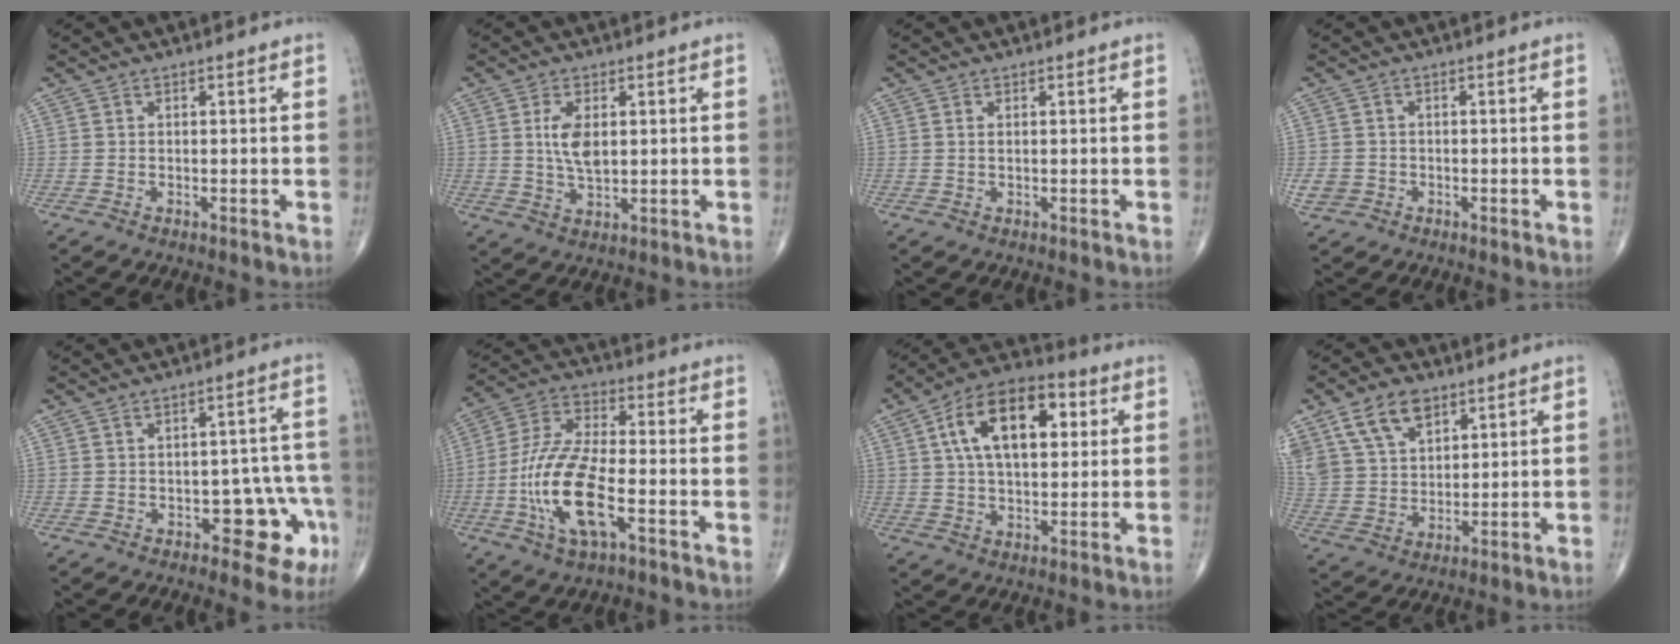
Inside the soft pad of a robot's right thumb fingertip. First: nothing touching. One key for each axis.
{"total": 6.2, "fx": 1.2, "fy": 3.1, "fz": 5.2, "tx": -0.097, "ty": -0.007, "tz": 0.027}
{"total": 0.6, "fx": 0.2, "fy": 0.2, "fz": 0.5, "tx": -0.015, "ty": 0.003, "tz": 0.006}
{"total": 3.1, "fx": -0.9, "fy": 2.8, "fz": 1.0, "tx": -0.014, "ty": 0.006, "tz": -0.014}
{"total": 8.4, "fx": -3.6, "fy": 4.6, "fz": 6.0, "tx": -0.034, "ty": 0.036, "tz": -0.039}
{"total": 15.5, "fx": -4.5, "fy": 5.7, "fz": 13.7, "tx": -0.289, "ty": 0.020, "tz": -0.086}
{"total": 17.2, "fx": 4.7, "fy": 9.3, "fz": 13.7, "tx": -0.207, "ty": 0.015, "tz": 0.071}
{"total": 12.2, "fx": 7.1, "fy": 7.3, "fz": 6.7, "tx": -0.110, "ty": -0.018, "tz": 0.145}